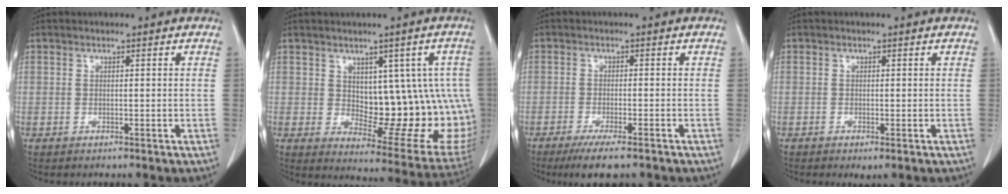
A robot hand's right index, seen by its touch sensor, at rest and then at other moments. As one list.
[{"total": 16.1, "force": [1.2, 8.0, 13.9], "torque": [-0.135, 0.008, 0.037]}, {"total": 6.6, "force": [-4.9, 1.0, 4.3], "torque": [-0.065, -0.015, -0.074]}, {"total": 1.2, "force": [-0.6, 0.4, 0.9], "torque": [-0.016, -0.004, -0.006]}]